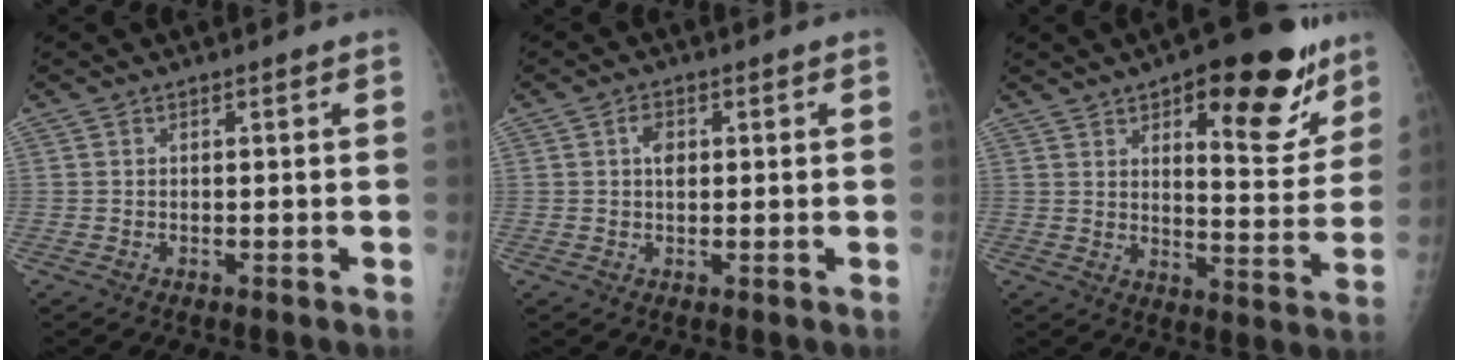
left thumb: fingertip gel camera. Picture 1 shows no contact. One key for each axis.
{"total": 2.8, "fx": 0.6, "fy": 1.9, "fz": 2.0, "tx": -0.025, "ty": 0.003, "tz": 0.007}
{"total": 19.4, "fx": 10.8, "fy": 7.6, "fz": 14.2, "tx": -0.138, "ty": -0.054, "tz": 0.151}